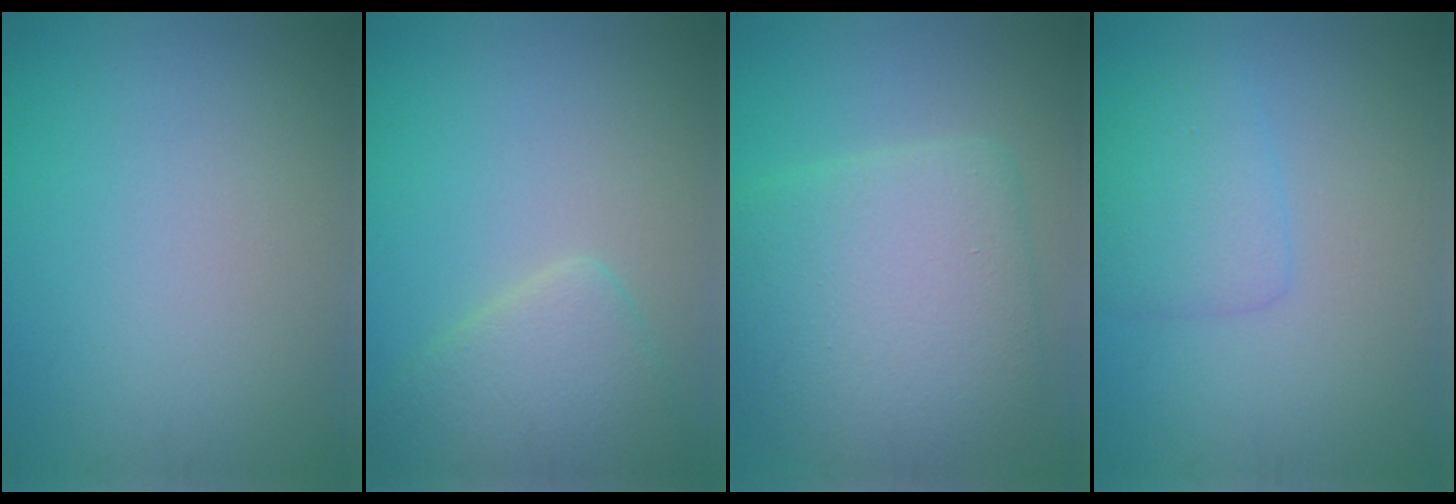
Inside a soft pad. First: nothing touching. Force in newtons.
{"total": 4.3, "press": 4.3, "slide": 0.3}
{"total": 9.2, "press": 9.2, "slide": 0.5}
{"total": 2.5, "press": 2.5, "slide": 0.2}